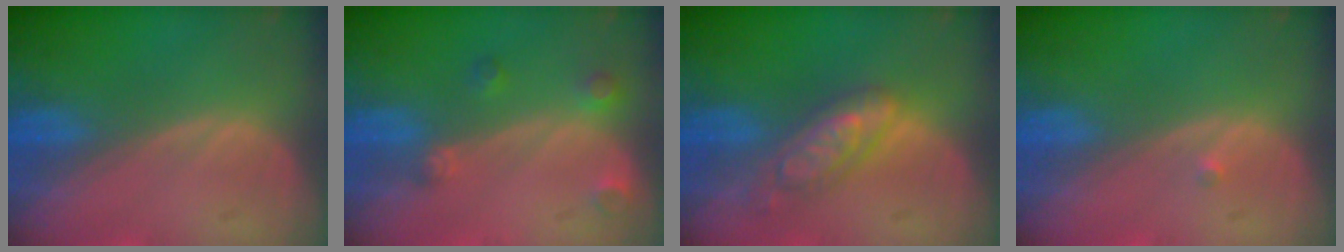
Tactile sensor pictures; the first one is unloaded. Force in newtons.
{"total": 2.7, "press": 2.6, "slide": 0.5}
{"total": 6.0, "press": 5.9, "slide": 0.4}
{"total": 0.6, "press": 0.5, "slide": 0.4}